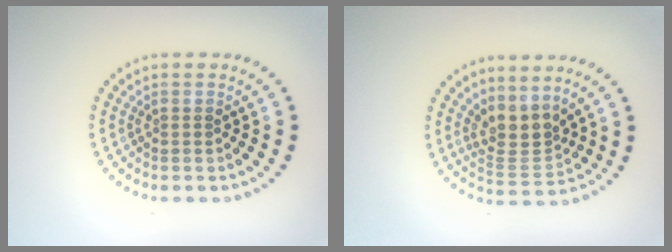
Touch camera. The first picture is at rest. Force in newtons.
{"total": 3.2, "press": 2.4, "slide": 2.1}